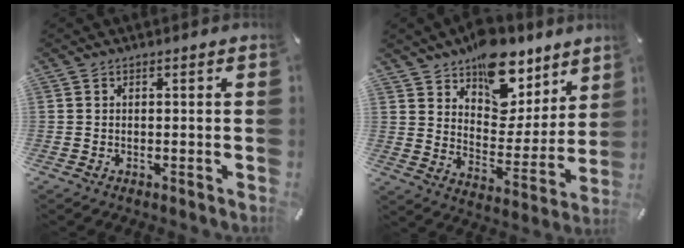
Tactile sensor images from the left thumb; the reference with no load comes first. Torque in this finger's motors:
{"motor_torque": [1.13, 0.93, 1.47, -1.30, 0.27]}